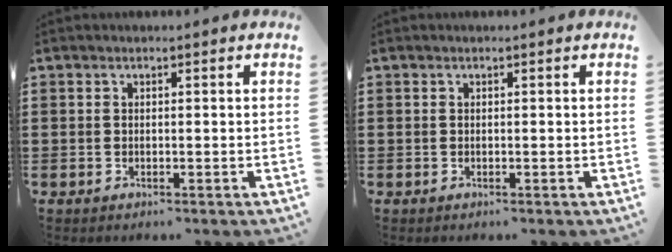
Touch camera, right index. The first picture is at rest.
{"total": 0.0}